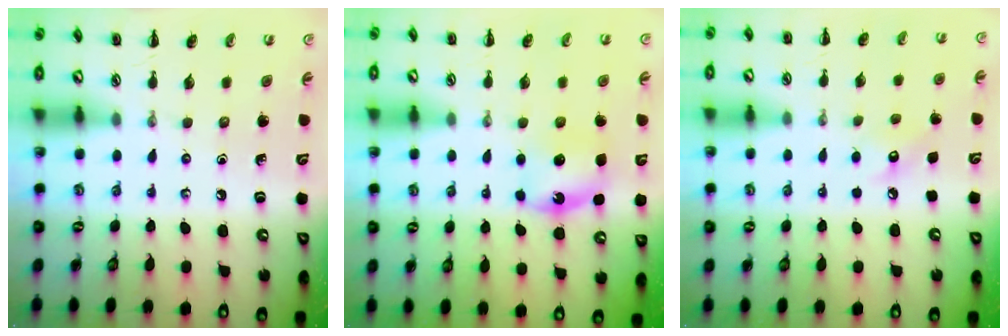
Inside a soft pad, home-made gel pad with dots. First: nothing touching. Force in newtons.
{"total": 5.4, "press": 5.3, "slide": 0.9}
{"total": 5.7, "press": 5.6, "slide": 1.1}